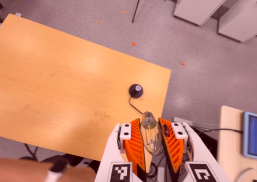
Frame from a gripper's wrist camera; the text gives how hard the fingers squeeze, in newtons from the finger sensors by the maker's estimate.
{"total": 19.0, "left": 20.9, "right": 17.1}